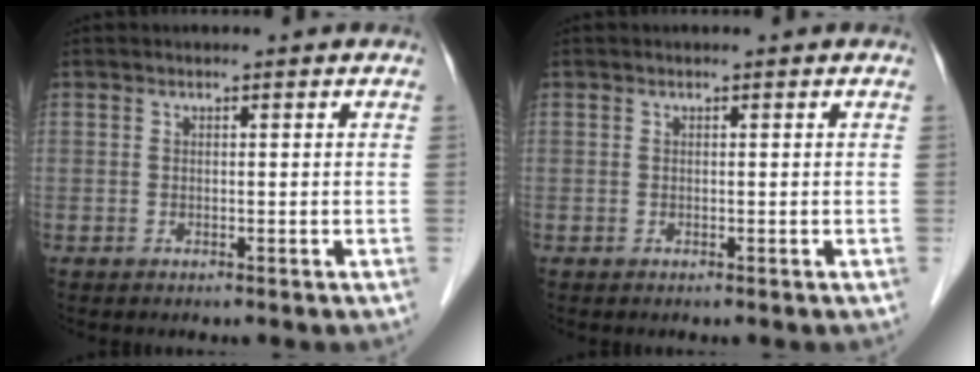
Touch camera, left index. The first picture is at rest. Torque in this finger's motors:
{"motor_torque": [0.00, 0.00, 0.00, 0.00]}